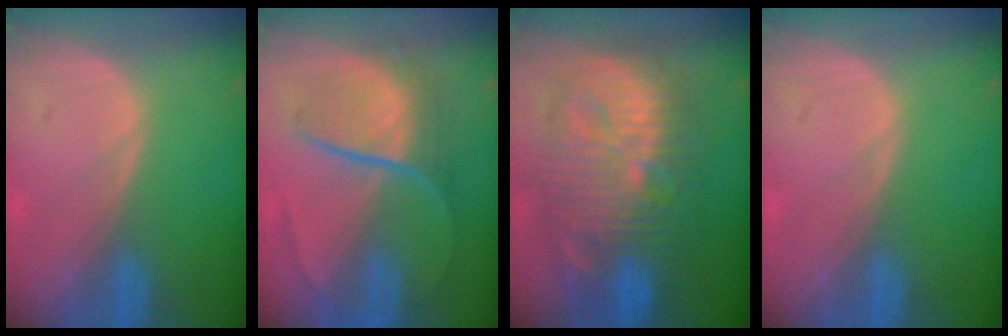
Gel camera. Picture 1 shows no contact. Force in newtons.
{"total": 9.0, "press": 7.5, "slide": 5.0}
{"total": 13.7, "press": 13.7, "slide": 1.1}
{"total": 0.0}